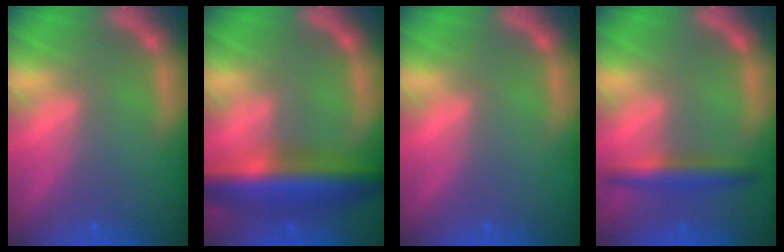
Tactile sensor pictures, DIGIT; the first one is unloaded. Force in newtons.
{"total": 8.5}
{"total": 0.0}
{"total": 3.5}